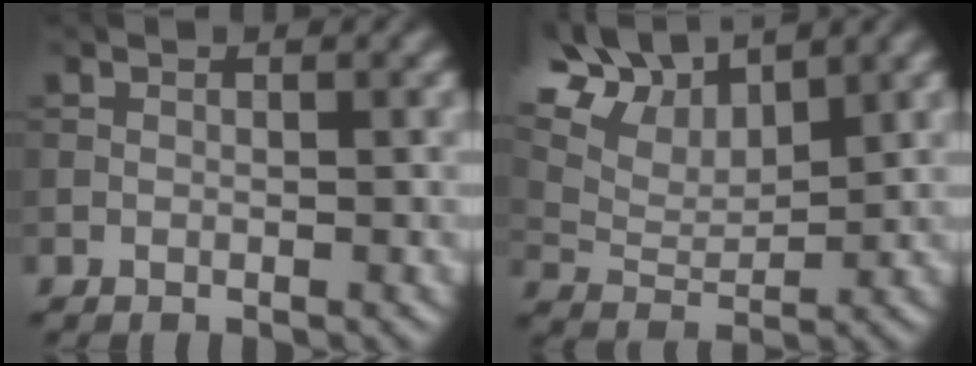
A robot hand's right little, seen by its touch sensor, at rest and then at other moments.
{"total": 9.1, "force": [6.9, 3.1, 5.0], "torque": [-0.139, 0.030, 0.127]}